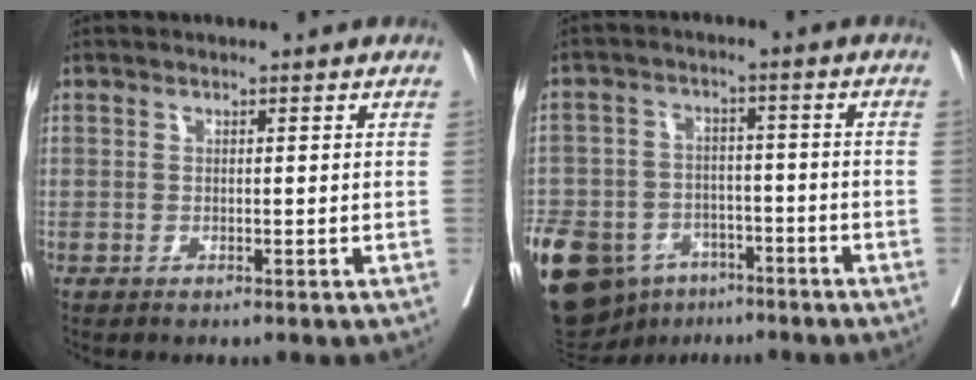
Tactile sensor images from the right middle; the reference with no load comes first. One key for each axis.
{"total": 24.7, "fx": -13.6, "fy": 16.4, "fz": 12.4, "tx": -0.355, "ty": -0.021, "tz": -0.215}